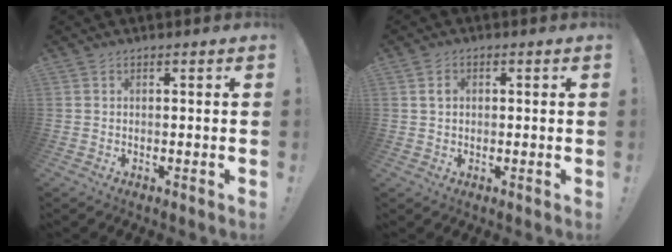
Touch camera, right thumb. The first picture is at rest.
{"total": 2.9, "force": [0.6, 2.2, 1.8], "torque": [-0.036, 0.008, 0.009]}